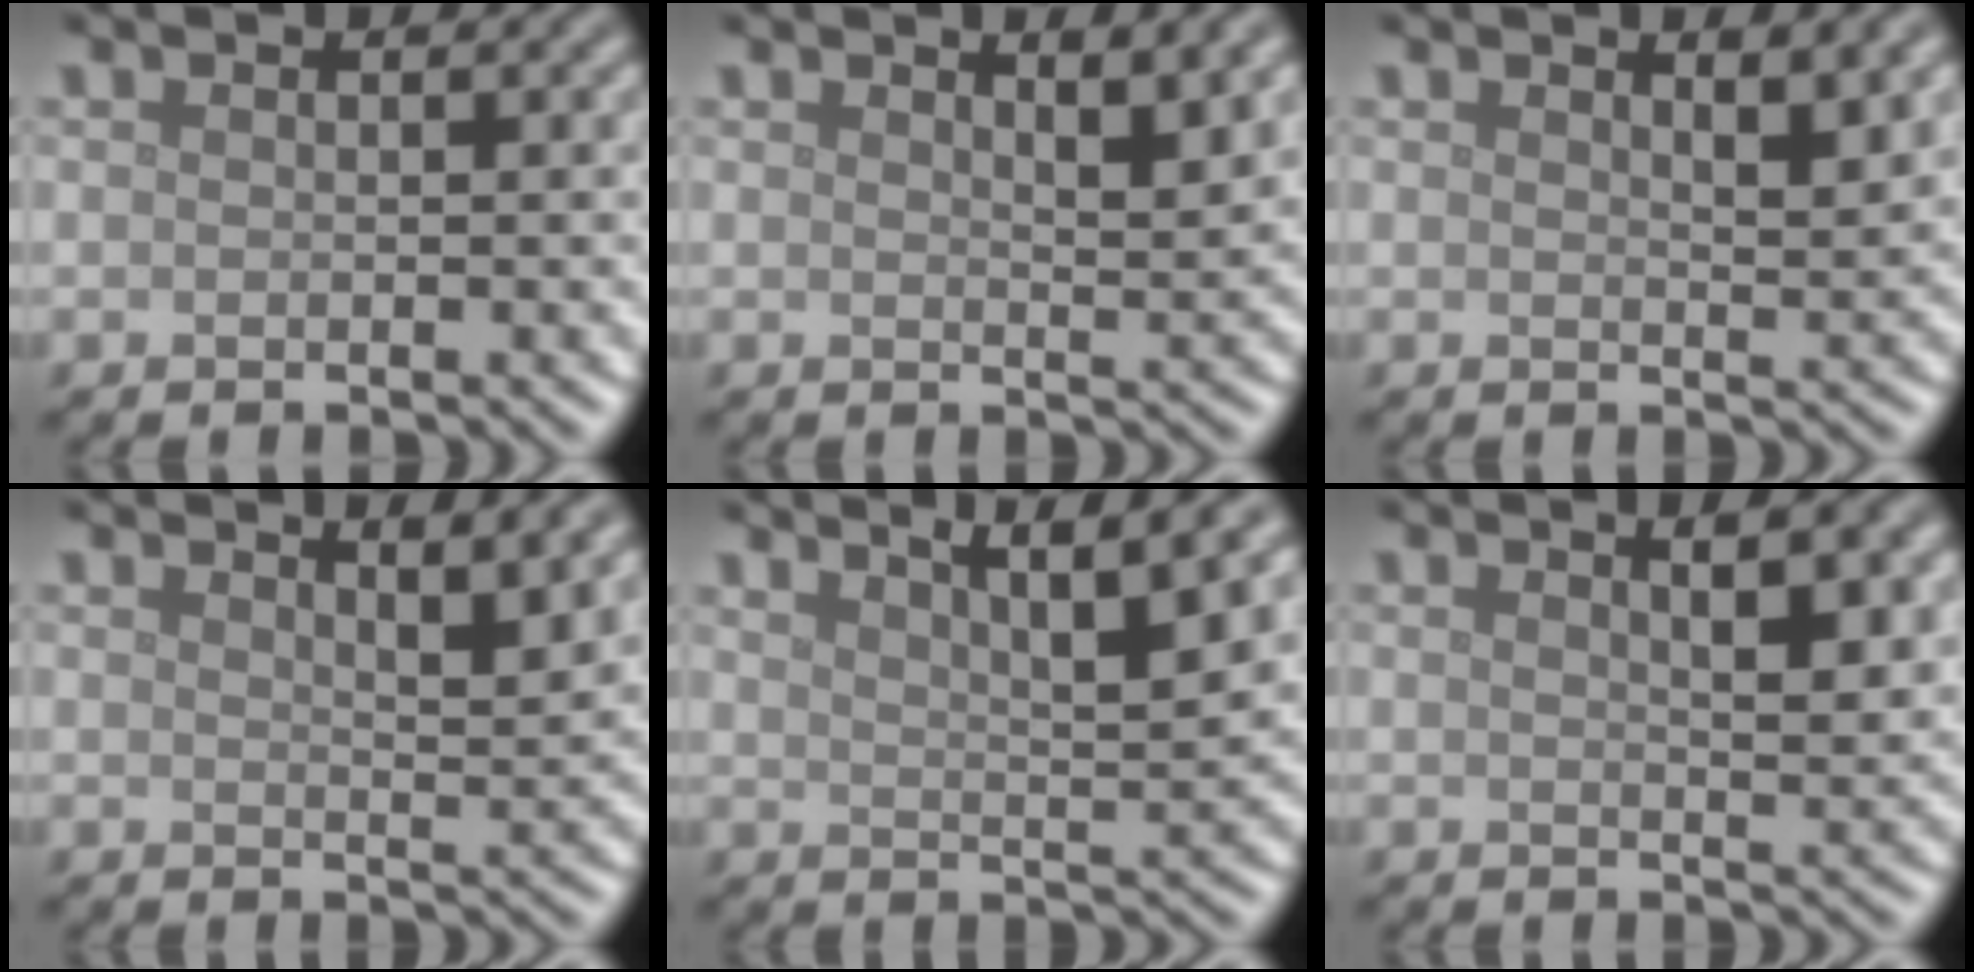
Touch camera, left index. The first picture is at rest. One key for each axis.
{"total": 2.8, "fx": 1.8, "fy": 0.7, "fz": 2.1, "tx": -0.019, "ty": 0.001, "tz": 0.027}
{"total": 2.5, "fx": 1.5, "fy": 0.6, "fz": 1.9, "tx": -0.021, "ty": 0.000, "tz": 0.024}
{"total": 3.2, "fx": 2.1, "fy": 0.8, "fz": 2.3, "tx": -0.019, "ty": 0.001, "tz": 0.030}
{"total": 5.6, "fx": 3.6, "fy": 1.0, "fz": 4.2, "tx": -0.047, "ty": 0.007, "tz": 0.057}
{"total": 3.2, "fx": 1.3, "fy": 0.8, "fz": 2.7, "tx": -0.035, "ty": 0.001, "tz": 0.022}